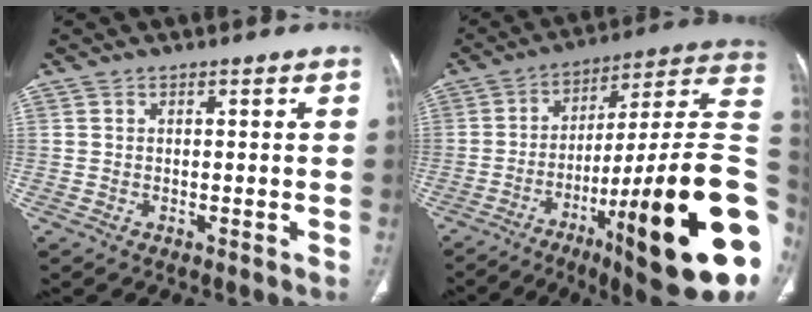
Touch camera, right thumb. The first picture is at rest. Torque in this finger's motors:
{"motor_torque": [2.34, 2.55, 2.11, -0.66, 0.14]}